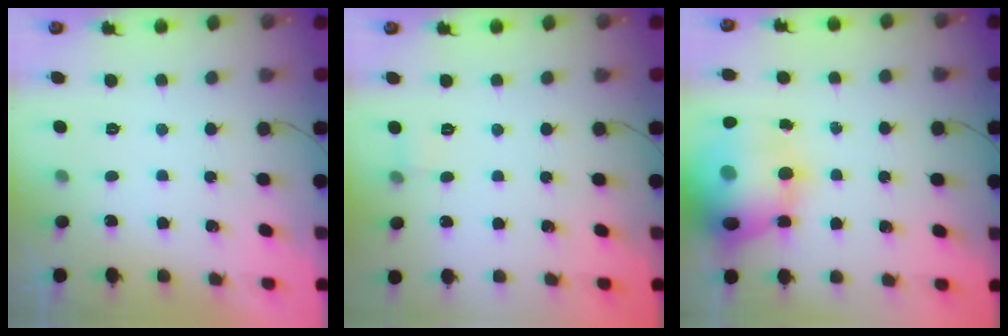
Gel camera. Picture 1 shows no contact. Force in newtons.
{"total": 5.0, "press": 4.8, "slide": 1.5}
{"total": 22.4, "press": 22.0, "slide": 4.0}